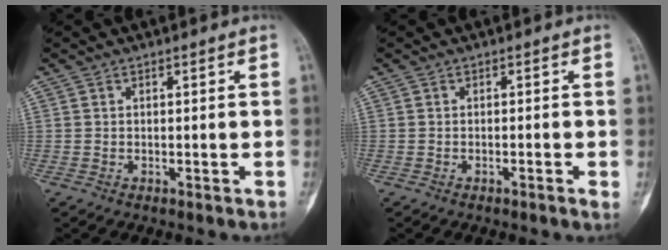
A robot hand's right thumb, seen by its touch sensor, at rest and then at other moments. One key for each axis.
{"total": 1.4, "fx": -0.6, "fy": 0.1, "fz": 1.2, "tx": -0.024, "ty": -0.002, "tz": -0.011}